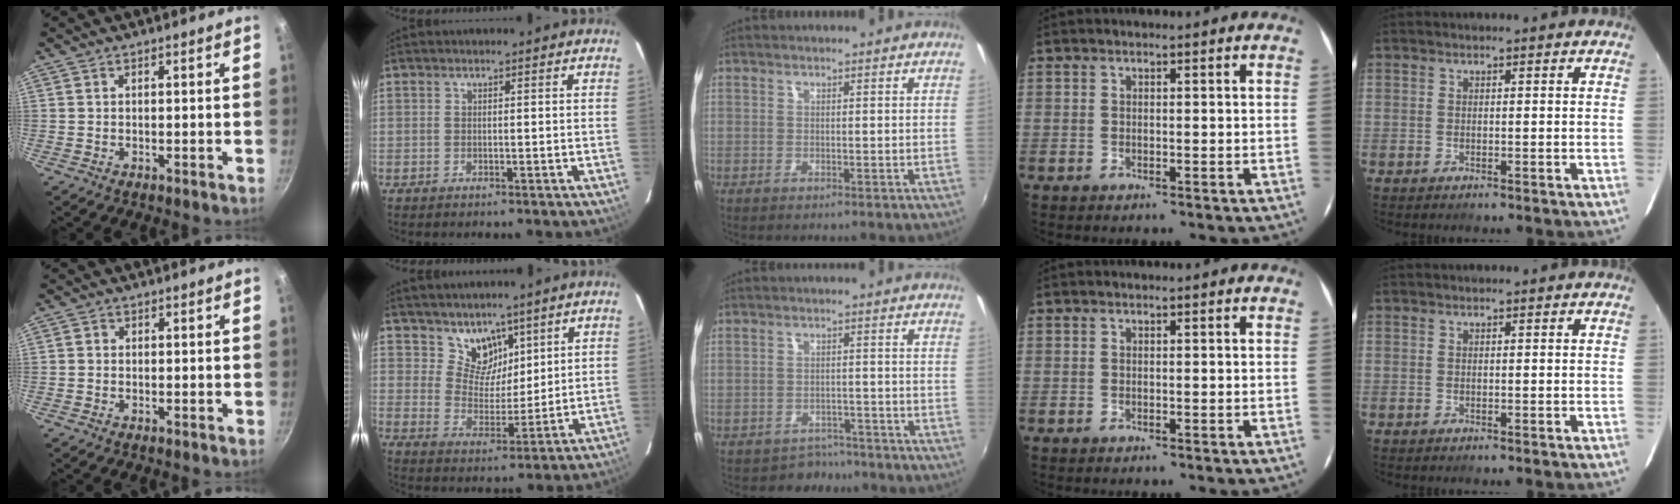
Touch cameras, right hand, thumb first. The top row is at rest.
{"thumb": {"total": 0.9, "force": [-0.2, 0.9, 0.3], "torque": [-0.003, 0.003, -0.006]}, "index": {"total": 7.1, "force": [5.2, 4.7, 1.6], "torque": [-0.014, -0.005, 0.099]}, "middle": {"total": 4.7, "force": [-3.8, 2.7, -0.2], "torque": [0.000, 0.006, -0.057]}}